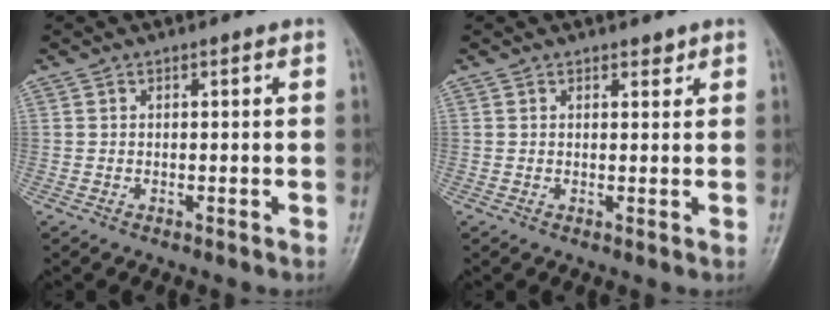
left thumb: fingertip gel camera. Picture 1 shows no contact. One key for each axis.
{"total": 1.2, "fx": 1.0, "fy": 0.6, "fz": 0.4, "tx": 0.005, "ty": -0.007, "tz": 0.013}